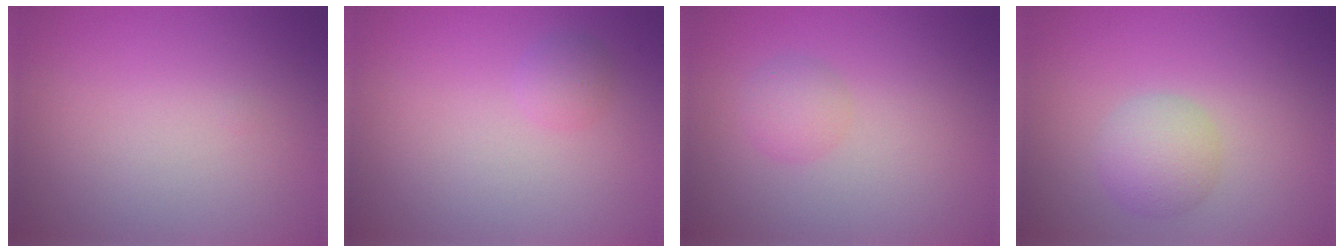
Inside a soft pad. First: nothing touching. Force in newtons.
{"total": 1.2, "press": 1.2, "slide": 0.0}
{"total": 1.8, "press": 1.8, "slide": 0.0}
{"total": 2.9, "press": 2.9, "slide": 0.1}